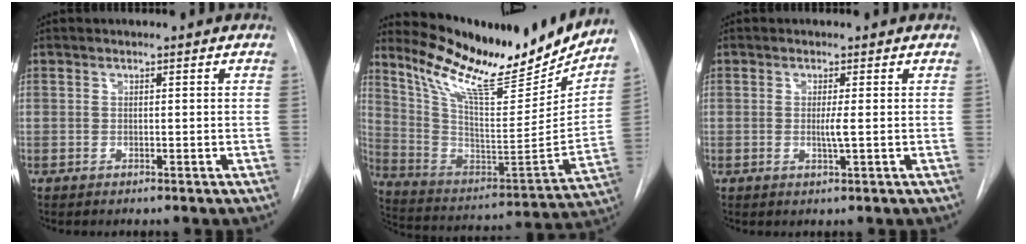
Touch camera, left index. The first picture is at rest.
{"total": 23.5, "force": [20.5, 4.2, 10.7], "torque": [-0.184, -0.054, 0.316]}
{"total": 1.7, "force": [-0.5, -0.3, 1.6], "torque": [-0.033, -0.008, -0.009]}